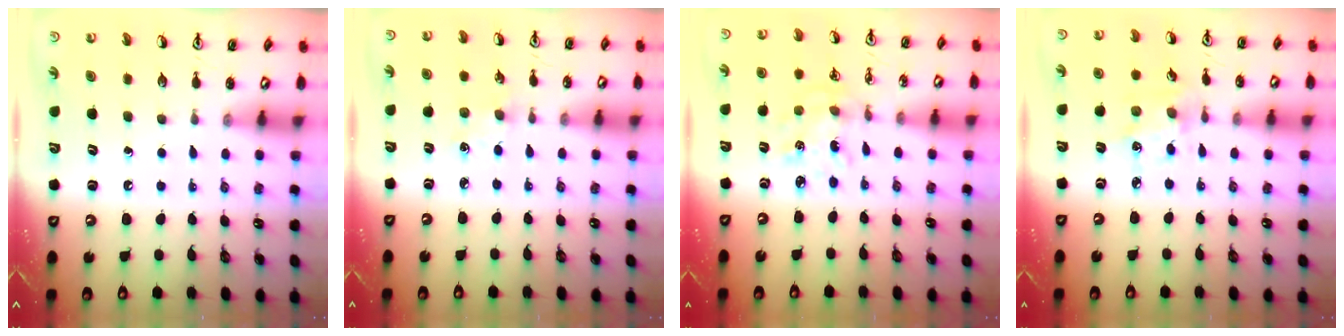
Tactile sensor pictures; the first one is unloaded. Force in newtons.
{"total": 2.8, "press": 2.7, "slide": 0.5}
{"total": 3.5, "press": 3.4, "slide": 0.3}
{"total": 2.9, "press": 2.9, "slide": 0.7}